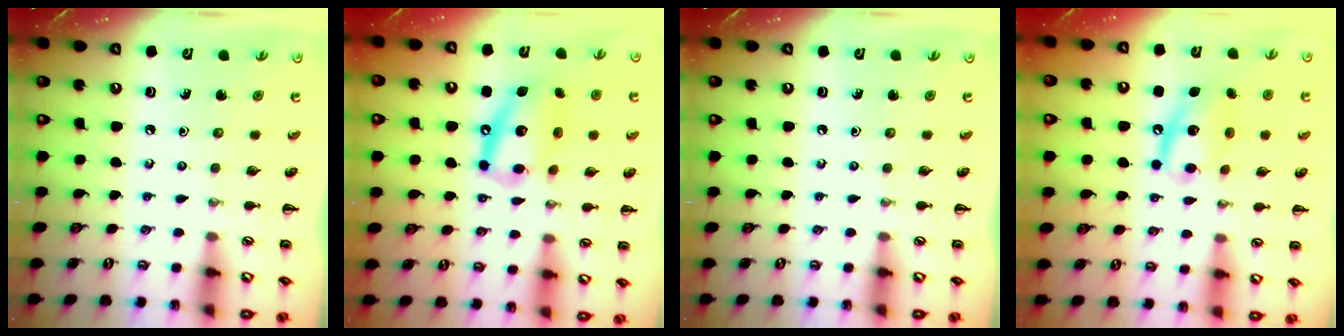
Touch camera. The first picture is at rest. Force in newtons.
{"total": 14.4, "press": 14.1, "slide": 2.8}
{"total": 0.0}
{"total": 12.9, "press": 12.7, "slide": 2.1}